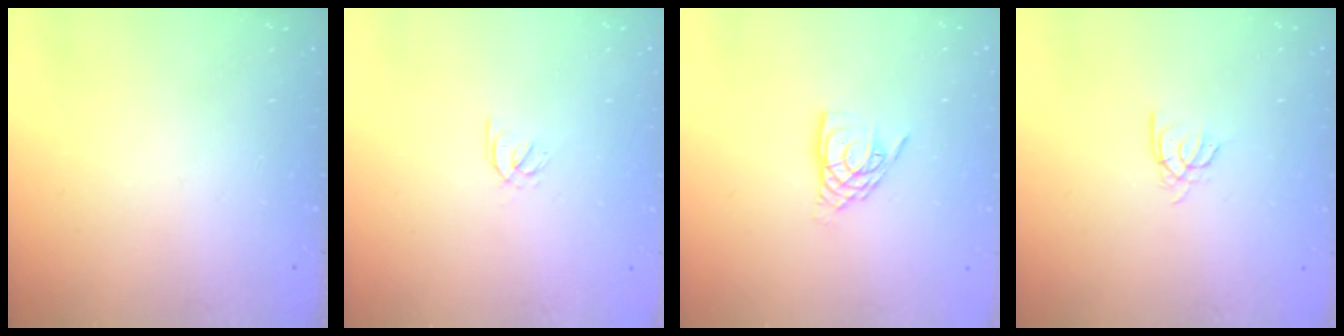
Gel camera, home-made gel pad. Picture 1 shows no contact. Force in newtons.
{"total": 1.7, "press": 1.6, "slide": 0.6}
{"total": 9.6, "press": 9.5, "slide": 0.9}
{"total": 2.4, "press": 2.4, "slide": 0.4}